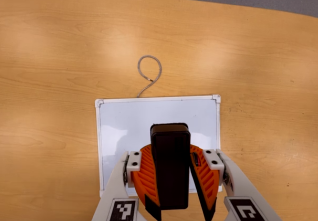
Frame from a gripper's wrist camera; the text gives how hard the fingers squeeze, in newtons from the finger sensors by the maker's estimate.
{"total": 11.2, "left": 10.9, "right": 11.5}